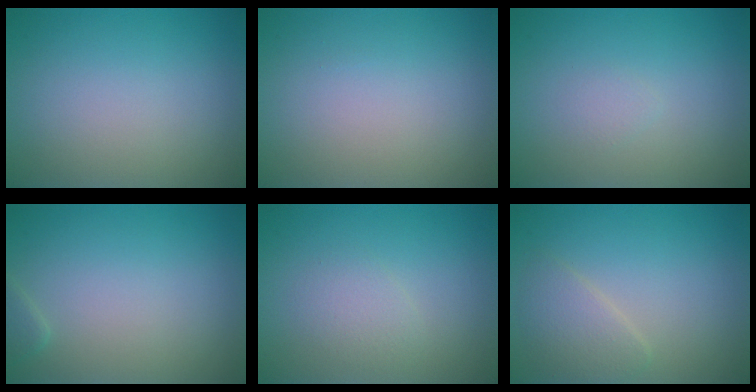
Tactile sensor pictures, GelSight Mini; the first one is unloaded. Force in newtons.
{"total": 0.0}
{"total": 0.7, "press": 0.7, "slide": 0.0}
{"total": 0.8, "press": 0.8, "slide": 0.0}
{"total": 1.6, "press": 1.6, "slide": 0.0}
{"total": 2.4, "press": 2.4, "slide": 0.1}